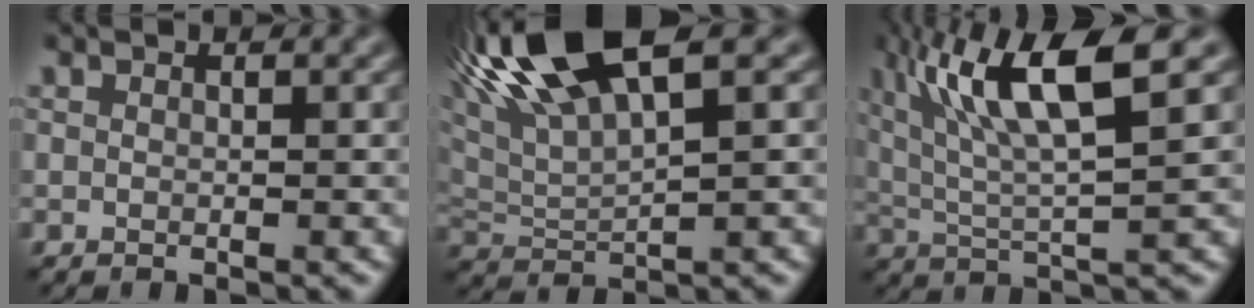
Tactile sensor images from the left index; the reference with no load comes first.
{"total": 10.5, "force": [5.9, 3.2, 8.1], "torque": [-0.166, 0.035, 0.102]}
{"total": 9.7, "force": [4.3, 2.1, 8.5], "torque": [-0.148, 0.010, 0.077]}